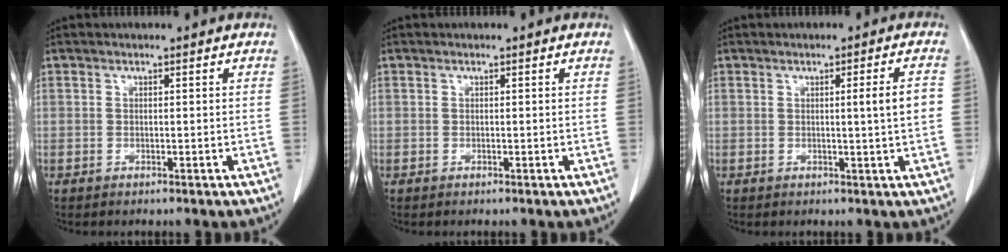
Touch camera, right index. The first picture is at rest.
{"total": 0.0}
{"total": 3.7, "force": [0.1, -0.5, 3.6], "torque": [-0.053, -0.002, 0.002]}